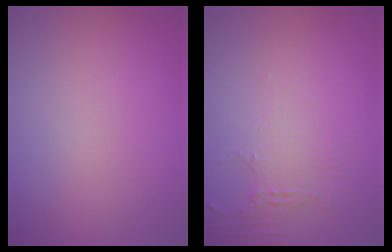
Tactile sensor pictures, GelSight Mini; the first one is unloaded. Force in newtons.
{"total": 2.1, "press": 1.6, "slide": 1.4}